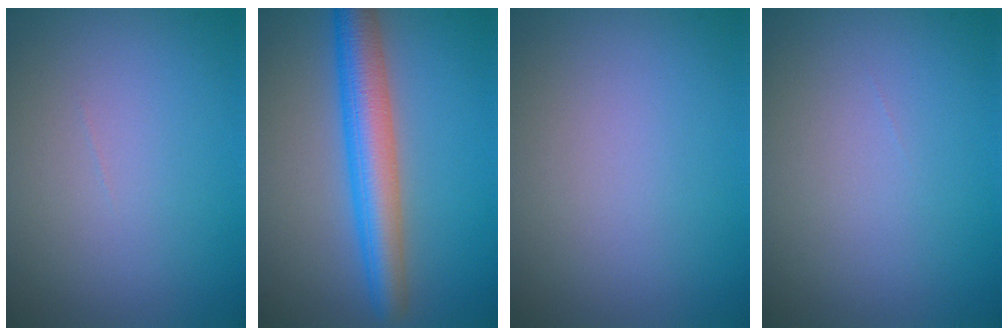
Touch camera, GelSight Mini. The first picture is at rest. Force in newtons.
{"total": 5.9, "press": 5.9, "slide": 0.3}
{"total": 0.0}
{"total": 0.0}